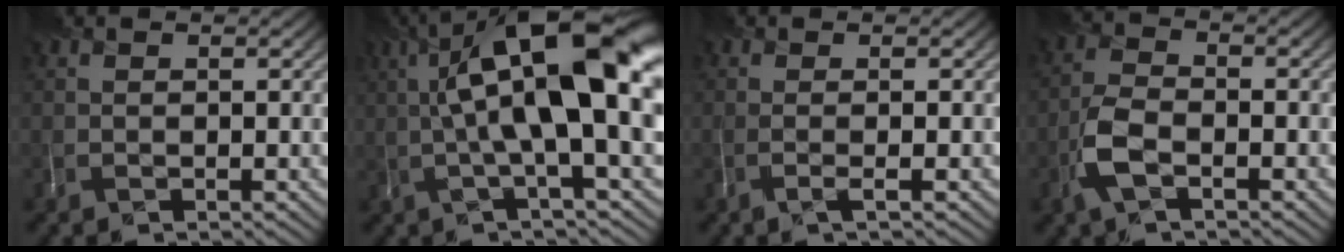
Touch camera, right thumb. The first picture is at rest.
{"total": 15.9, "force": [2.3, 4.5, 15.1], "torque": [-0.256, 0.022, 0.044]}
{"total": 1.3, "force": [-0.4, 0.1, 1.2], "torque": [-0.014, 0.007, -0.016]}
{"total": 4.4, "force": [-2.0, 2.0, 3.3], "torque": [-0.079, 0.003, -0.048]}